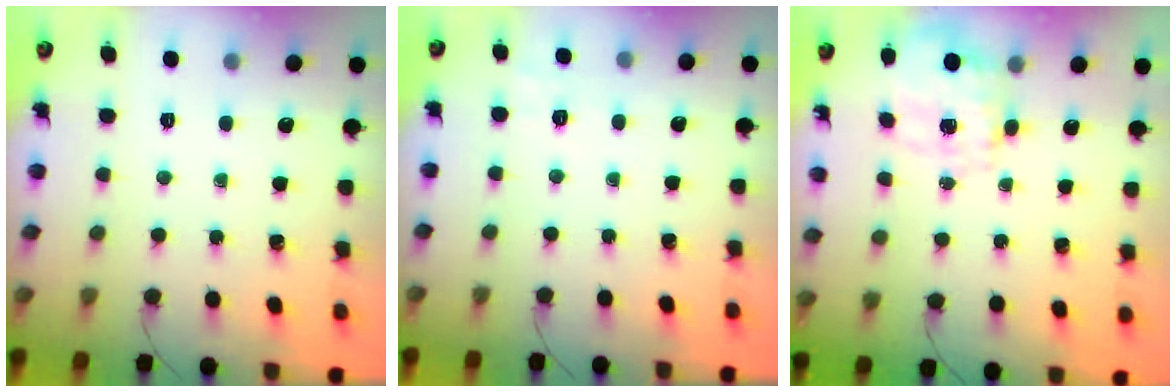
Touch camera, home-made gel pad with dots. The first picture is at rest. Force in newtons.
{"total": 1.8, "press": 0.5, "slide": 1.7}
{"total": 3.6, "press": 3.5, "slide": 1.0}